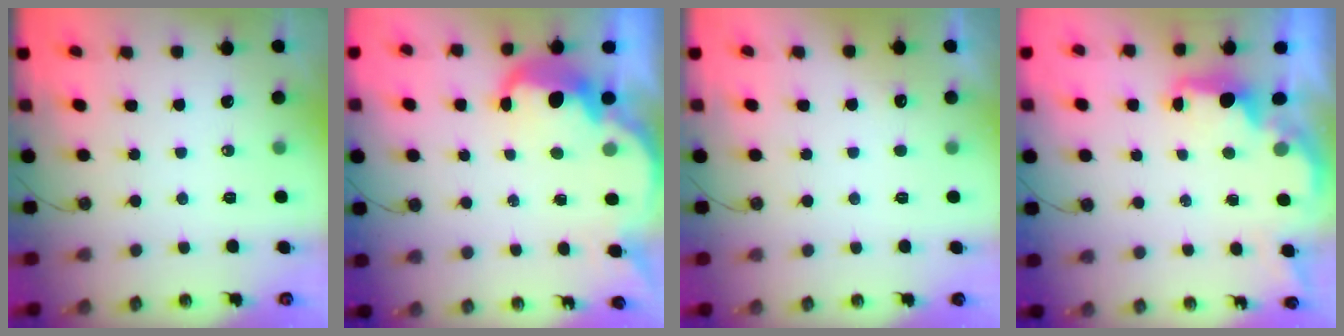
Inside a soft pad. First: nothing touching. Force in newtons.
{"total": 7.6, "press": 7.6, "slide": 0.4}
{"total": 2.6, "press": 2.4, "slide": 1.0}
{"total": 1.9, "press": 1.8, "slide": 0.7}